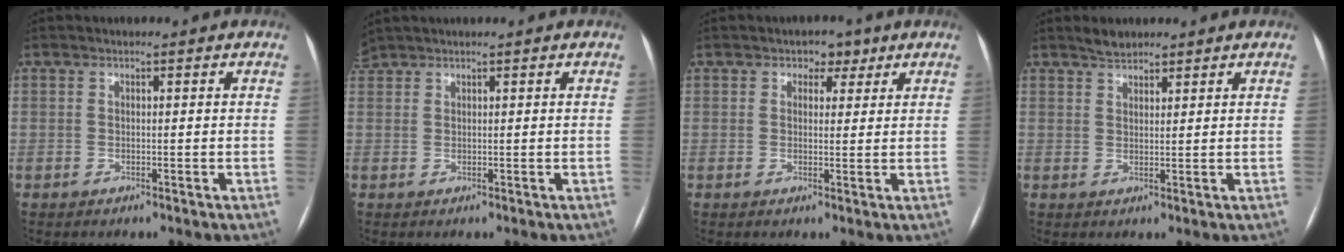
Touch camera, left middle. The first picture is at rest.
{"total": 1.3, "force": [1.3, 0.1, 0.0], "torque": [-0.010, 0.016, 0.033]}
{"total": 2.9, "force": [1.6, 2.0, 1.3], "torque": [-0.013, 0.007, 0.019]}
{"total": 2.5, "force": [2.3, 0.9, 0.7], "torque": [-0.016, 0.006, 0.039]}